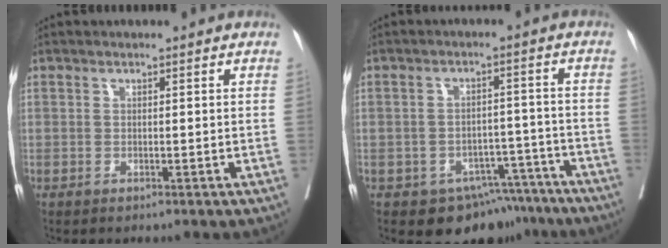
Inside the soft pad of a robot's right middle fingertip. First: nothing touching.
{"total": 8.7, "force": [-6.5, 5.5, 1.8], "torque": [0.005, 0.032, -0.083]}